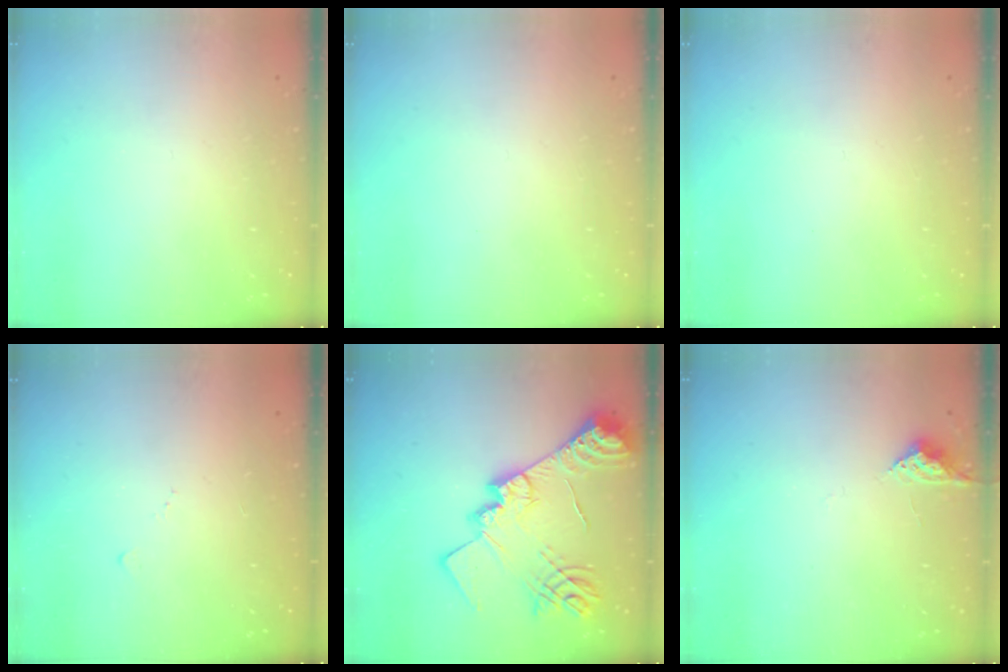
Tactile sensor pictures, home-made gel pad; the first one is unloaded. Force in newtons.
{"total": 0.0}
{"total": 0.0}
{"total": 4.0, "press": 4.0, "slide": 0.6}
{"total": 24.3, "press": 24.2, "slide": 2.0}
{"total": 4.2, "press": 4.2, "slide": 0.6}